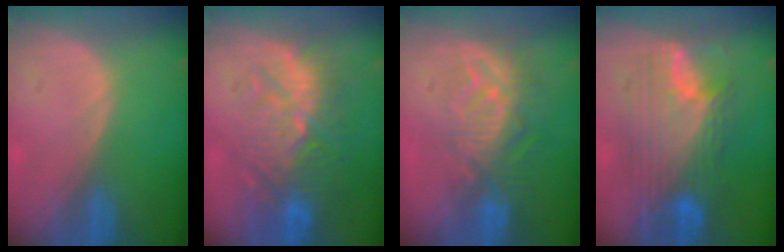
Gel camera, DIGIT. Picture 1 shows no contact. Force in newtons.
{"total": 10.1, "press": 9.7, "slide": 2.8}
{"total": 9.4, "press": 8.2, "slide": 4.6}
{"total": 11.1, "press": 11.1, "slide": 1.1}